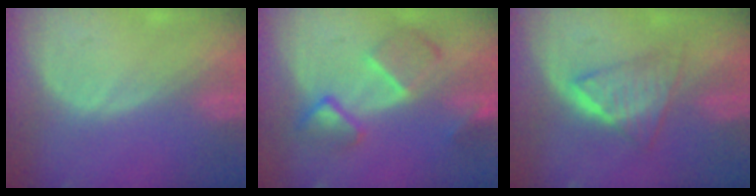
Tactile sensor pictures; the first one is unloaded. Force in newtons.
{"total": 7.1, "press": 6.9, "slide": 1.9}
{"total": 6.2, "press": 5.4, "slide": 3.2}